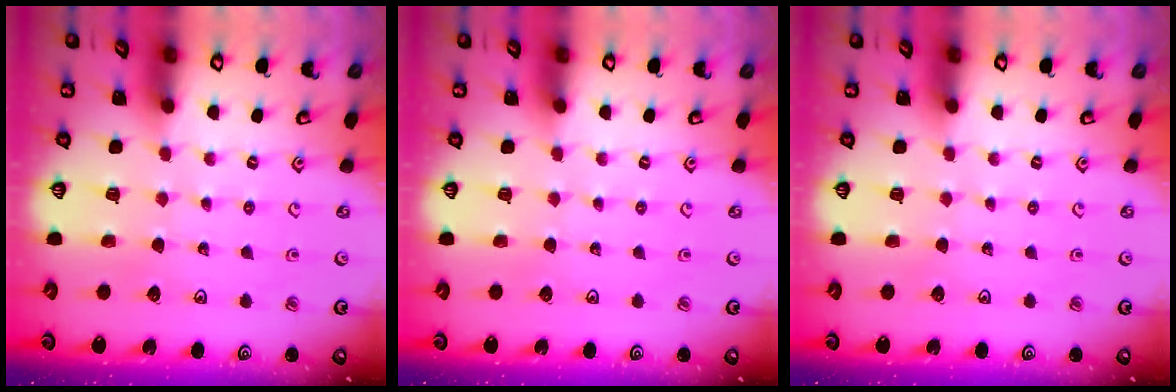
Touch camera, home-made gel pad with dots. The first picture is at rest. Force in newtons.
{"total": 0.0}
{"total": 0.0}